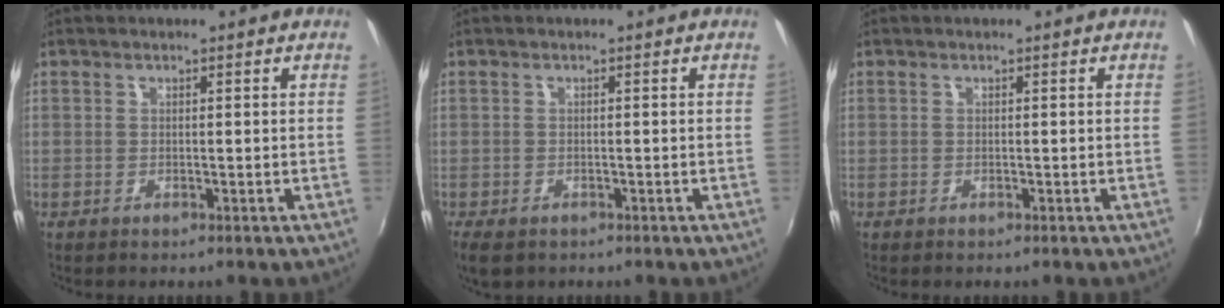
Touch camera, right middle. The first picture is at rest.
{"total": 4.4, "force": [-2.8, 2.4, 2.4], "torque": [-0.055, -0.020, -0.046]}
{"total": 0.0}